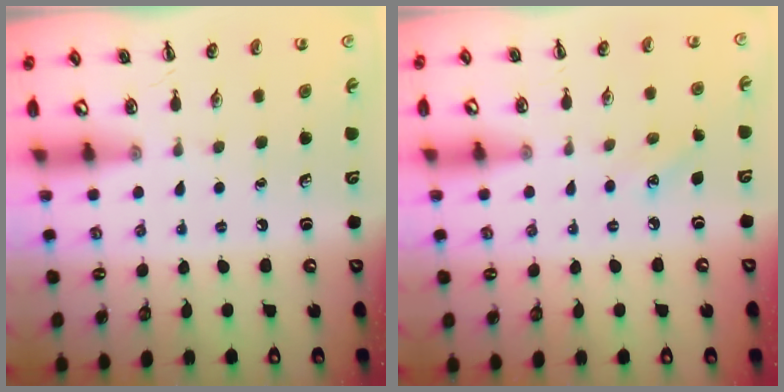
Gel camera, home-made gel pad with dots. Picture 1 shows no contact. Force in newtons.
{"total": 4.2, "press": 4.1, "slide": 1.2}